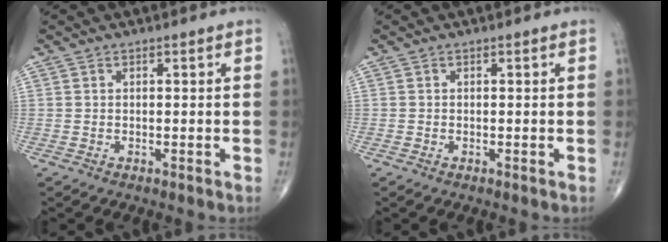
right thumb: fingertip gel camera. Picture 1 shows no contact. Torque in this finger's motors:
{"motor_torque": [0.23, 0.10, 0.12, 0.06, 0.02]}